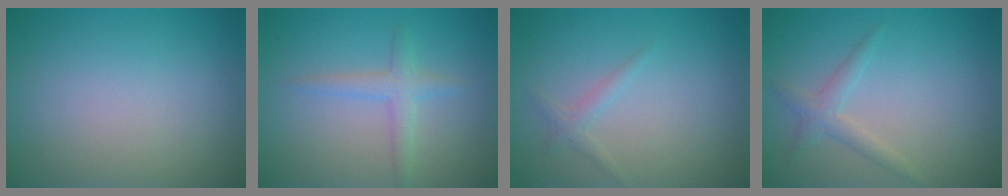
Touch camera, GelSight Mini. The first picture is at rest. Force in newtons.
{"total": 2.0, "press": 2.0, "slide": 0.1}
{"total": 1.1, "press": 1.1, "slide": 0.1}
{"total": 1.8, "press": 1.8, "slide": 0.1}